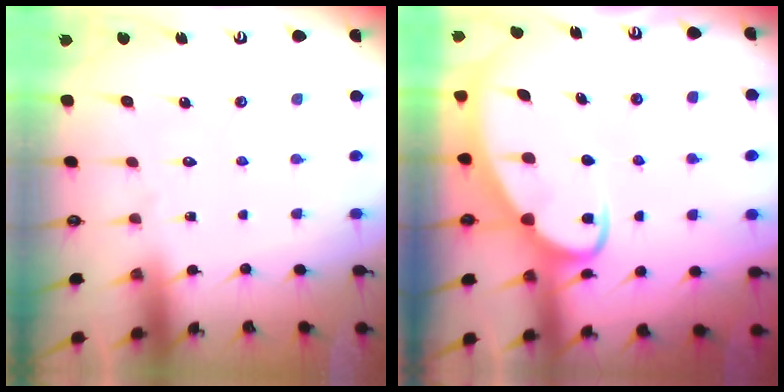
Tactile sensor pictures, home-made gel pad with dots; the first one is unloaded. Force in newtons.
{"total": 5.0, "press": 5.0, "slide": 0.5}